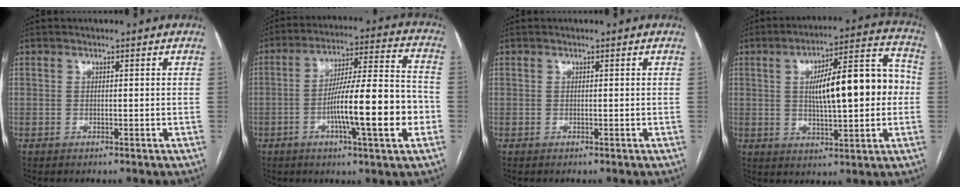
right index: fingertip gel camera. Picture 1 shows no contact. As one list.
[{"total": 16.2, "force": [-4.3, 1.1, 15.6], "torque": [-0.254, 0.008, -0.067]}, {"total": 0.0}, {"total": 15.9, "force": [0.9, 3.7, 15.5], "torque": [-0.232, 0.037, 0.016]}]